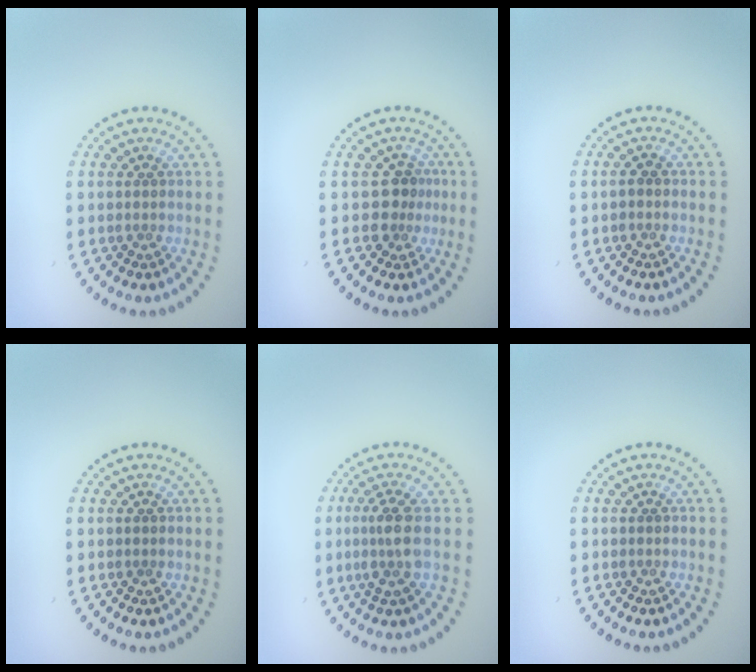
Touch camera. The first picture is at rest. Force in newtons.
{"total": 2.3, "press": 1.8, "slide": 1.5}
{"total": 0.7, "press": 0.7, "slide": 0.1}
{"total": 0.0}
{"total": 2.6, "press": 2.0, "slide": 1.6}
{"total": 0.0}